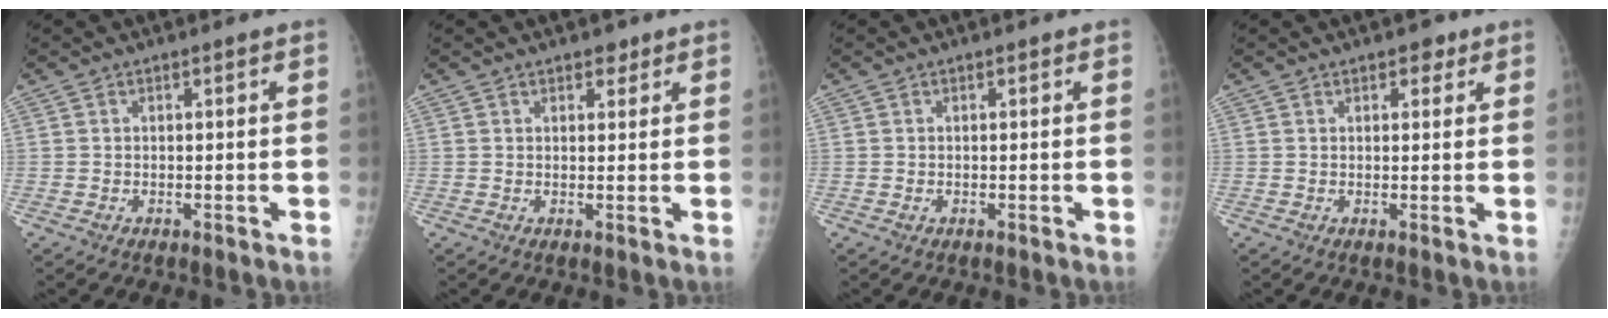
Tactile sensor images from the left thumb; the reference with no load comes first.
{"total": 2.0, "force": [1.4, 1.1, 0.9], "torque": [0.002, -0.007, 0.016]}
{"total": 0.5, "force": [-0.1, 0.4, 0.3], "torque": [-0.003, 0.000, -0.001]}
{"total": 2.3, "force": [1.4, 1.4, 1.2], "torque": [-0.001, -0.004, 0.015]}